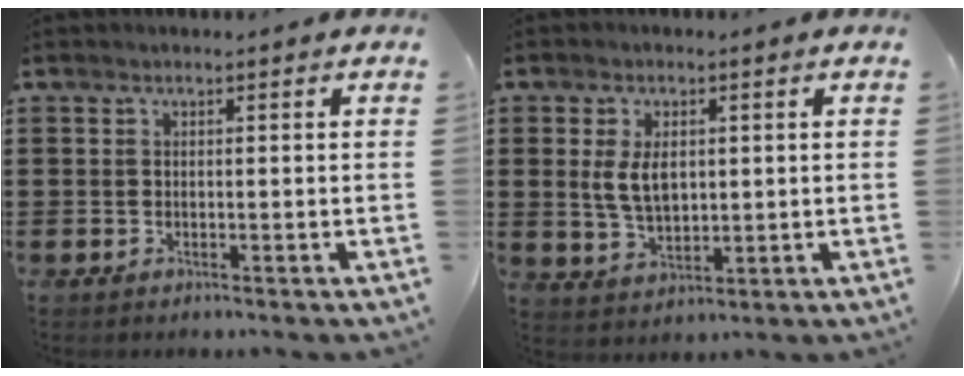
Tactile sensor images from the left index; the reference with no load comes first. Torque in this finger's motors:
{"motor_torque": [0.77, -0.41, 0.32, 0.14]}